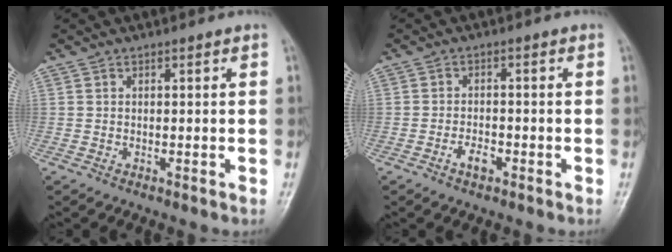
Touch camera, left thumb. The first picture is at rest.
{"total": 2.7, "force": [-1.5, 1.3, 1.8], "torque": [-0.031, 0.010, -0.028]}